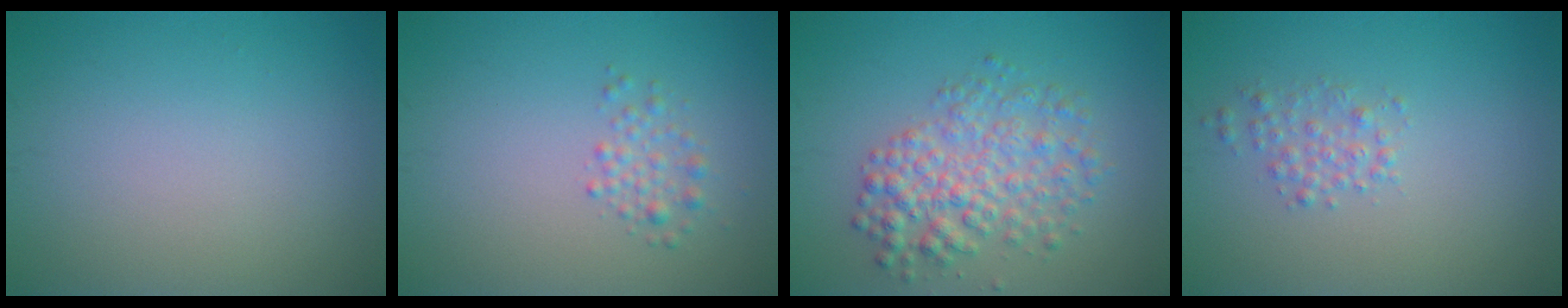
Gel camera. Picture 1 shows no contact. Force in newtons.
{"total": 1.6, "press": 1.6, "slide": 0.1}
{"total": 4.8, "press": 4.8, "slide": 0.1}
{"total": 1.6, "press": 1.6, "slide": 0.0}